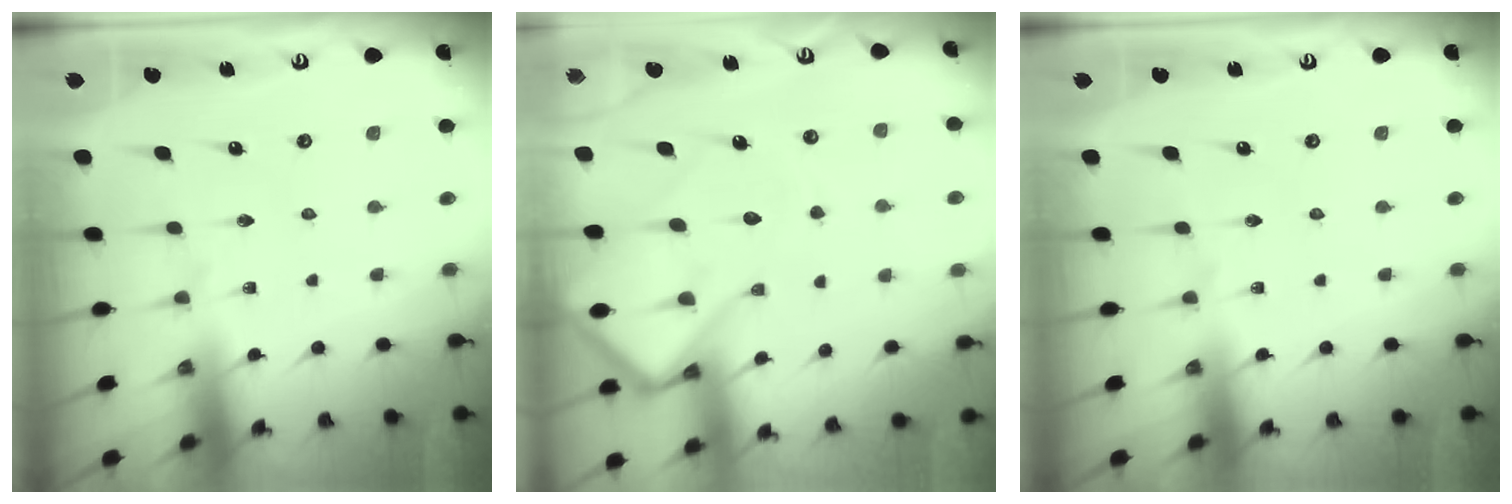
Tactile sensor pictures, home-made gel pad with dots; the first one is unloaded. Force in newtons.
{"total": 14.4, "press": 14.3, "slide": 1.4}
{"total": 0.0}